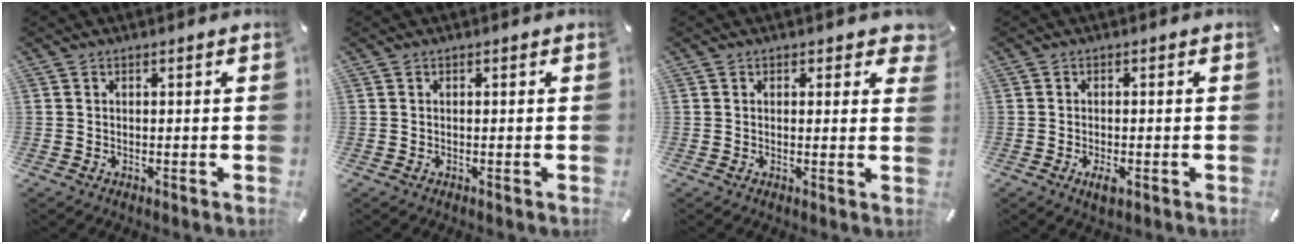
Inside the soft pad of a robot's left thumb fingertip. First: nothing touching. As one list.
[{"total": 0.0}, {"total": 2.0, "force": [1.1, 1.3, 1.1], "torque": [0.000, -0.004, 0.014]}, {"total": 2.6, "force": [-1.1, 1.2, 2.1], "torque": [-0.041, 0.002, -0.020]}]